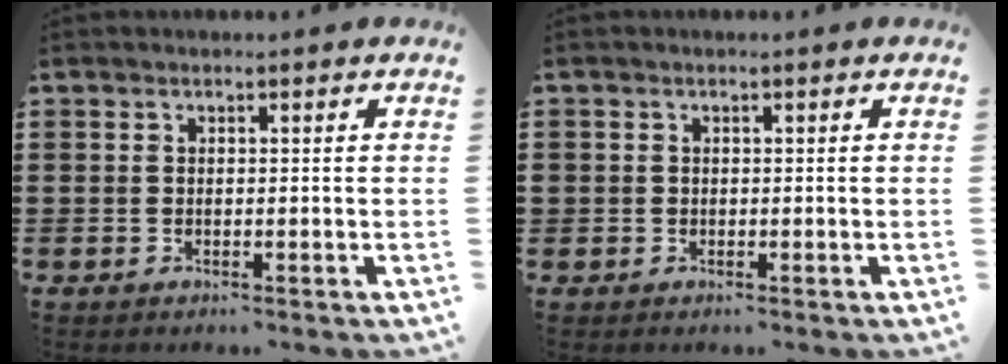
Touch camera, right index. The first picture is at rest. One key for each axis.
{"total": 0.6, "fx": -0.1, "fy": 0.6, "fz": 0.1, "tx": -0.003, "ty": 0.003, "tz": -0.003}